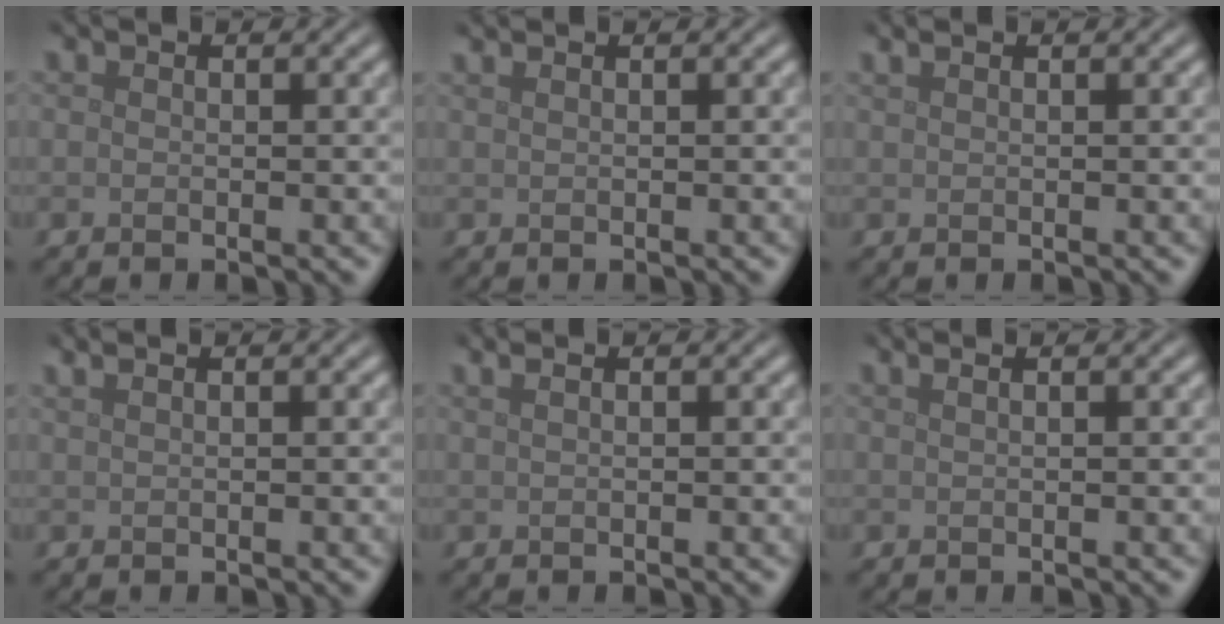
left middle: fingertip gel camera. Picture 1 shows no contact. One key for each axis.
{"total": 1.8, "fx": 1.1, "fy": 0.9, "fz": 1.1, "tx": -0.009, "ty": 0.001, "tz": 0.001}
{"total": 1.1, "fx": 0.8, "fy": 0.4, "fz": 0.7, "tx": -0.010, "ty": 0.003, "tz": 0.008}
{"total": 2.1, "fx": 1.3, "fy": 0.9, "fz": 1.3, "tx": -0.013, "ty": 0.004, "tz": 0.003}
{"total": 2.5, "fx": 1.4, "fy": 1.3, "fz": 1.6, "tx": -0.012, "ty": 0.010, "tz": -0.005}
{"total": 2.6, "fx": 1.4, "fy": 1.4, "fz": 1.7, "tx": -0.004, "ty": 0.012, "tz": -0.009}